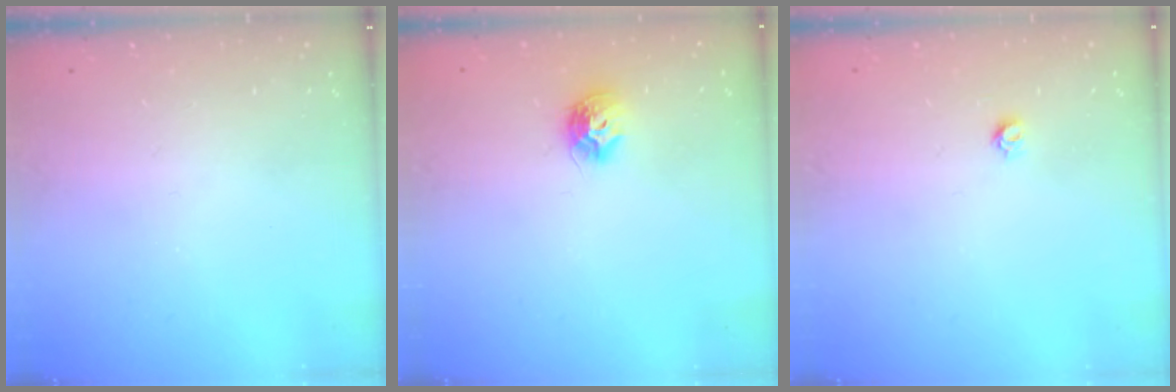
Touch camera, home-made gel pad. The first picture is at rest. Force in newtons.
{"total": 8.6, "press": 8.5, "slide": 0.1}
{"total": 3.5, "press": 3.4, "slide": 0.4}